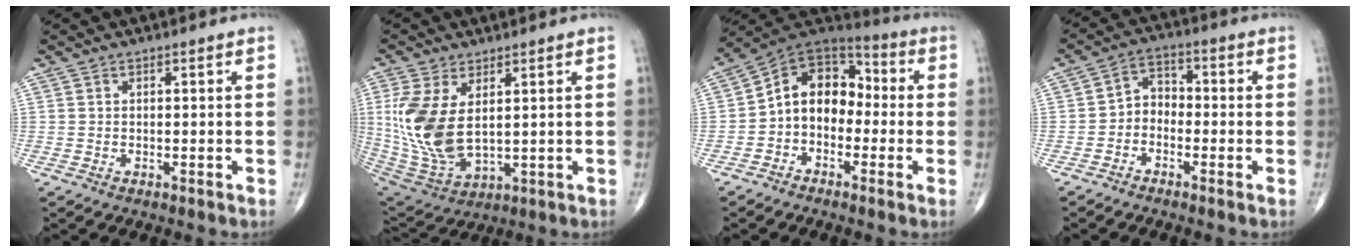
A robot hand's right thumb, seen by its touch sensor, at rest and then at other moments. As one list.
[{"total": 14.5, "force": [2.7, 7.9, 11.8], "torque": [-0.253, -0.016, 0.072]}, {"total": 12.0, "force": [-1.5, 9.0, 7.9], "torque": [-0.092, 0.053, -0.046]}, {"total": 4.5, "force": [-1.8, 3.5, 2.3], "torque": [-0.015, 0.027, -0.051]}]